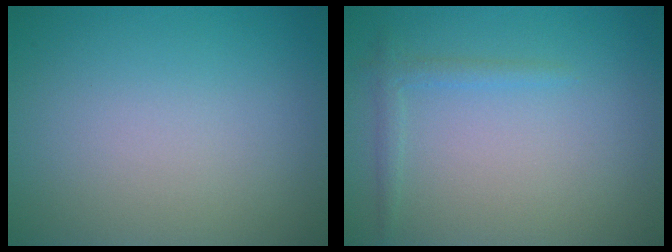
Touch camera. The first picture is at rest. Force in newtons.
{"total": 1.3, "press": 1.3, "slide": 0.1}